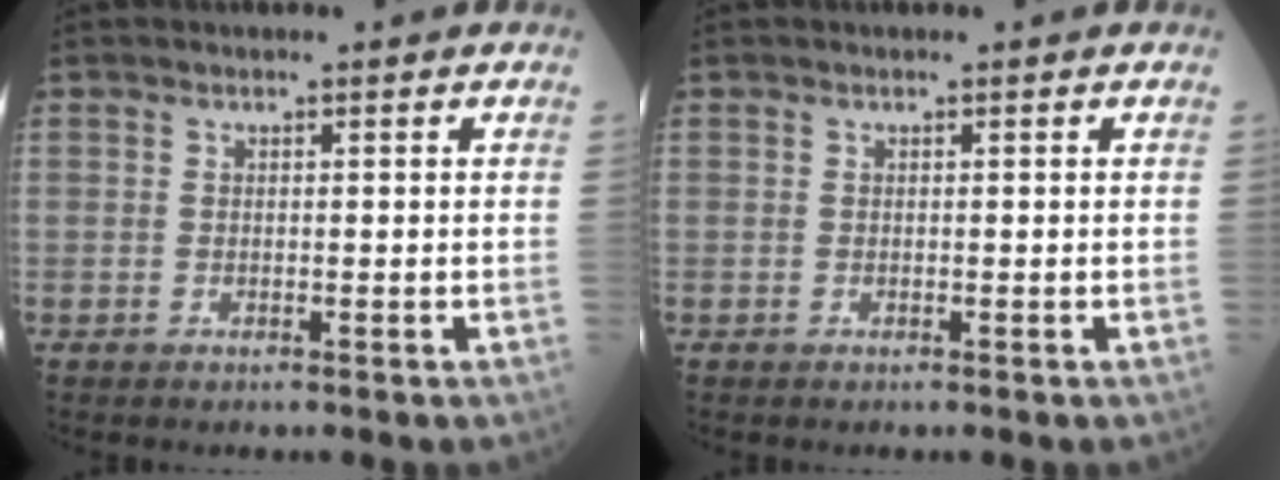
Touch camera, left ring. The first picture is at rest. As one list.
[{"total": 0.0}]